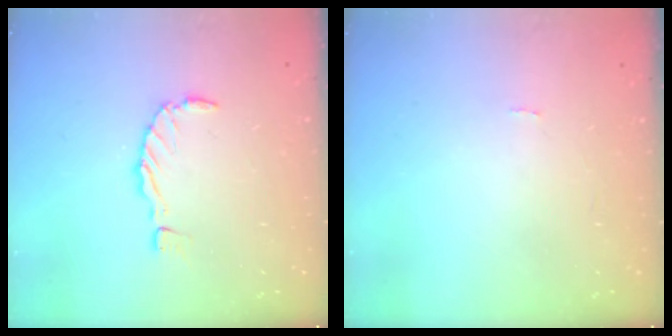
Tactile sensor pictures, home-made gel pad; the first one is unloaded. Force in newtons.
{"total": 0.0}